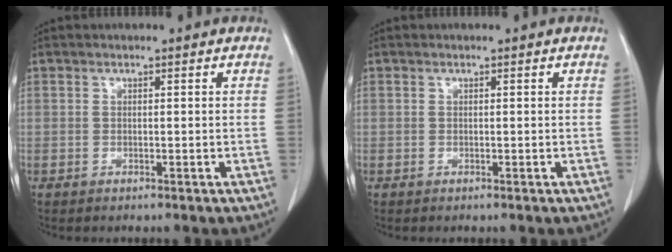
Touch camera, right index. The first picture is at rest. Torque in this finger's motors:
{"motor_torque": [0.00, 0.00, 0.00, 0.00]}